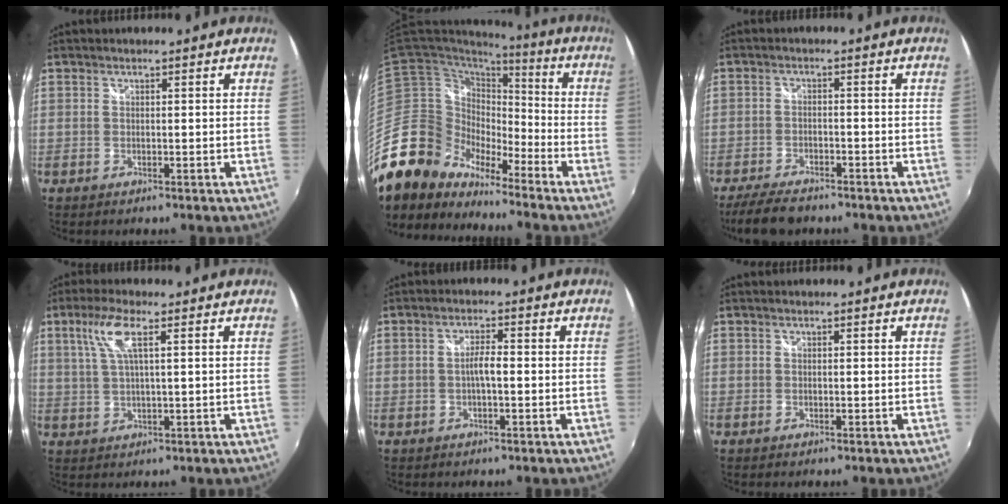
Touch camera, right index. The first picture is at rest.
{"total": 15.5, "force": [-13.1, 7.9, 2.5], "torque": [-0.064, 0.027, -0.256]}
{"total": 8.0, "force": [-6.6, 2.7, 3.6], "torque": [-0.096, -0.016, -0.114]}
{"total": 6.0, "force": [2.5, 0.9, 5.4], "torque": [-0.112, 0.005, 0.054]}
{"total": 2.5, "force": [-0.5, 0.4, 2.4], "torque": [-0.046, 0.004, -0.008]}
{"total": 0.0}